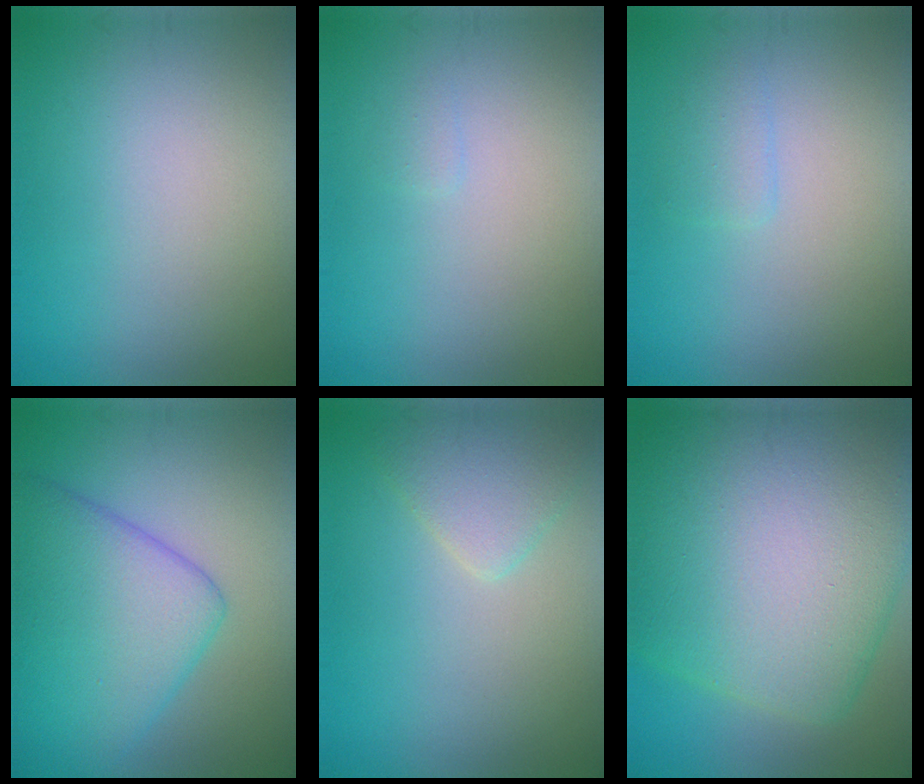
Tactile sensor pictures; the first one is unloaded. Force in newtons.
{"total": 0.5, "press": 0.5, "slide": 0.1}
{"total": 1.3, "press": 1.3, "slide": 0.1}
{"total": 9.3, "press": 9.3, "slide": 0.1}
{"total": 2.6, "press": 2.6, "slide": 0.2}
{"total": 17.1, "press": 17.1, "slide": 0.5}